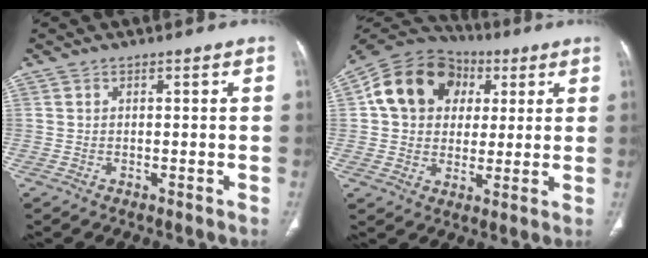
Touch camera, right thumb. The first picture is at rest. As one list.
[{"total": 16.0, "force": [4.1, 13.0, 8.5], "torque": [-0.129, 0.015, 0.061]}]